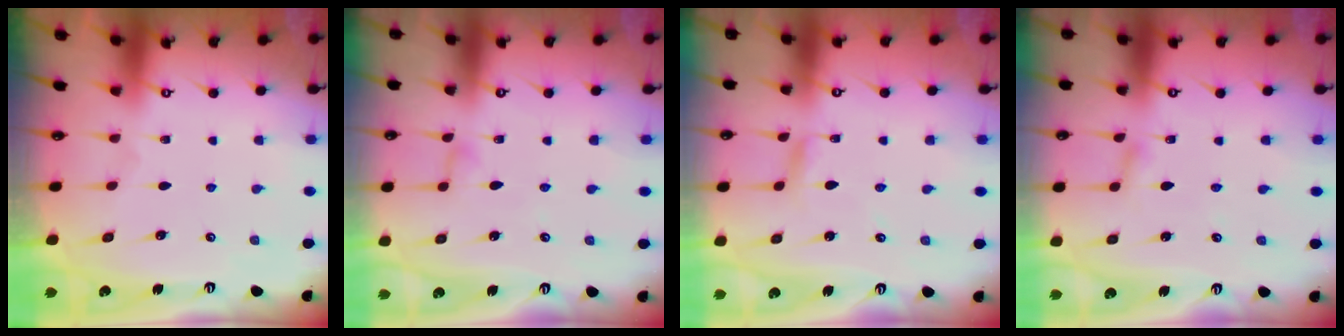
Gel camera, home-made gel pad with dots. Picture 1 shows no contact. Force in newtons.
{"total": 3.0, "press": 3.0, "slide": 0.3}
{"total": 3.1, "press": 3.1, "slide": 0.2}
{"total": 2.9, "press": 2.9, "slide": 0.3}